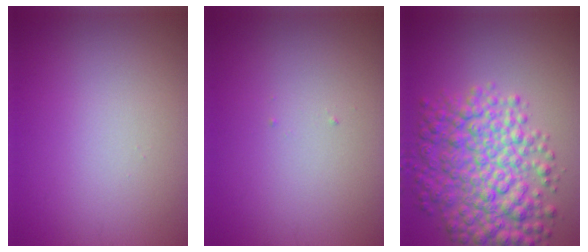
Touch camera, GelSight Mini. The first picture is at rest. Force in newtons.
{"total": 0.0}
{"total": 8.2, "press": 8.2, "slide": 0.2}